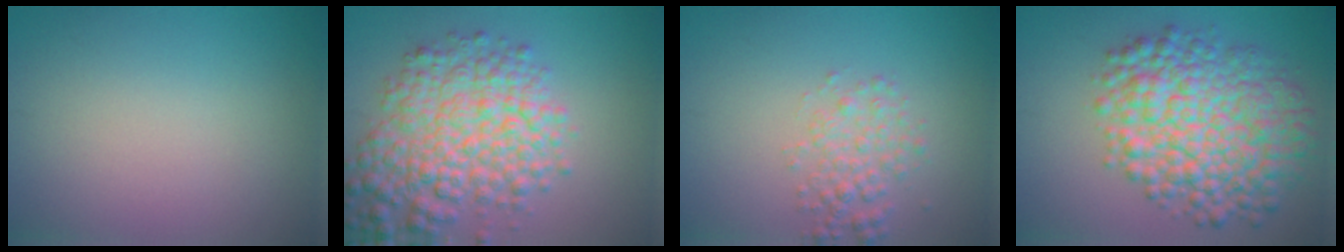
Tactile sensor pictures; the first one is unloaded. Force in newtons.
{"total": 7.3, "press": 7.3, "slide": 0.2}
{"total": 2.3, "press": 2.3, "slide": 0.1}
{"total": 9.5, "press": 9.5, "slide": 0.3}